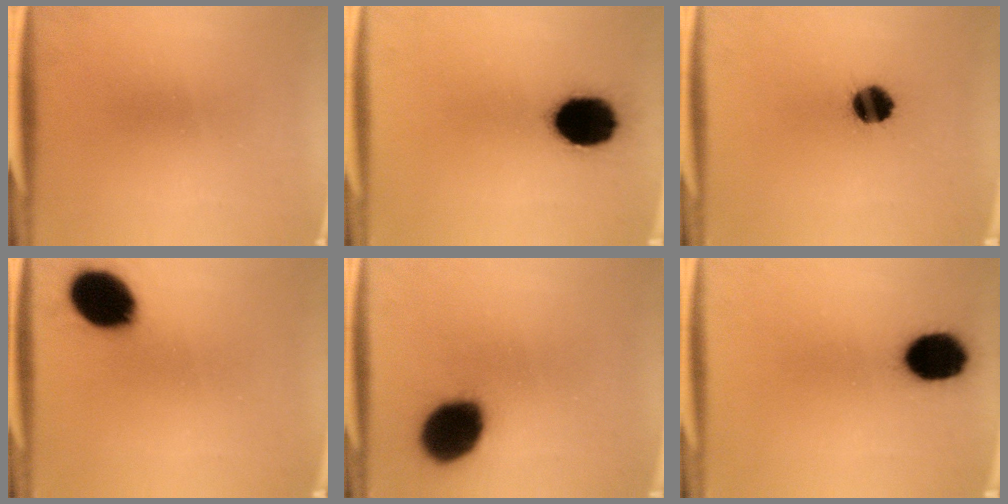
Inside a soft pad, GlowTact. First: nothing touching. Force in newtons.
{"total": 17.2}
{"total": 8.2}
{"total": 13.1}
{"total": 16.4}
{"total": 13.0}